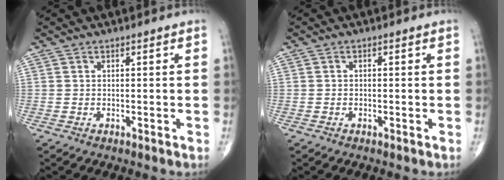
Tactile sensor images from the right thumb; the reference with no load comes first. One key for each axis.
{"total": 0.0}